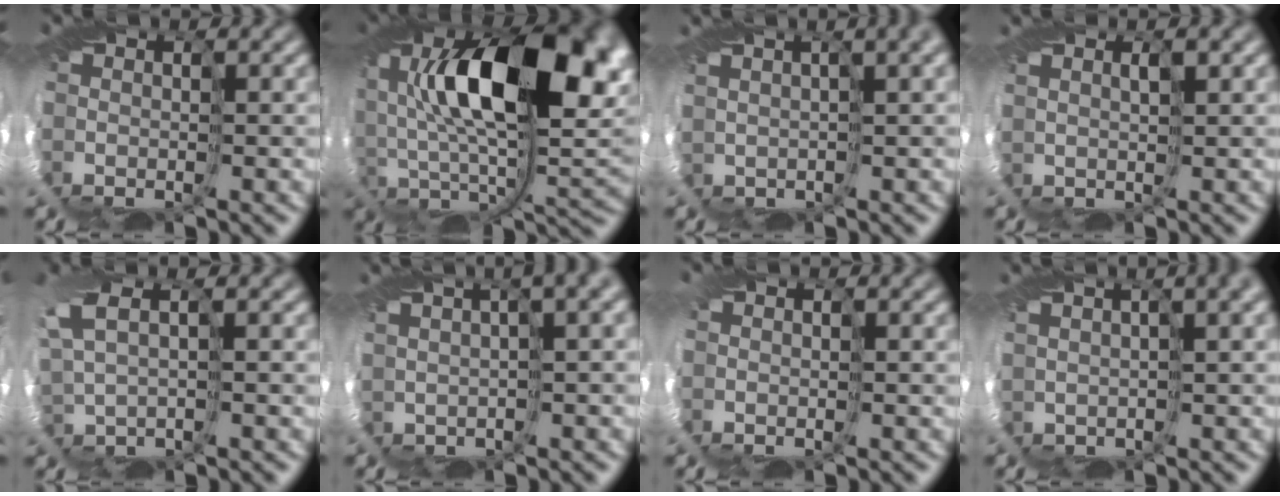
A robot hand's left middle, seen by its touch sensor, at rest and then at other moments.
{"total": 11.7, "force": [2.7, 5.1, 10.2], "torque": [-0.161, -0.008, 0.042]}
{"total": 4.0, "force": [2.7, 0.7, 2.9], "torque": [-0.020, 0.026, 0.023]}
{"total": 3.4, "force": [0.3, -3.0, -1.7], "torque": [0.028, -0.002, 0.003]}
{"total": 1.8, "force": [1.4, -0.9, 0.9], "torque": [-0.047, 0.007, 0.034]}
{"total": 5.1, "force": [2.9, 0.6, 4.1], "torque": [-0.041, 0.029, 0.033]}
{"total": 0.0}
{"total": 4.4, "force": [2.8, 0.9, 3.2], "torque": [-0.022, 0.027, 0.024]}